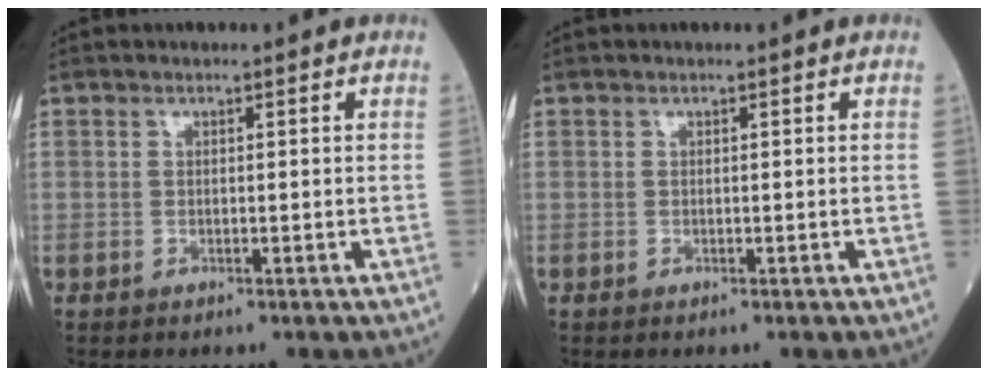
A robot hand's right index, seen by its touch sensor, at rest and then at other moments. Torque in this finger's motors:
{"motor_torque": [0.07, 0.03, 0.00, 0.00]}